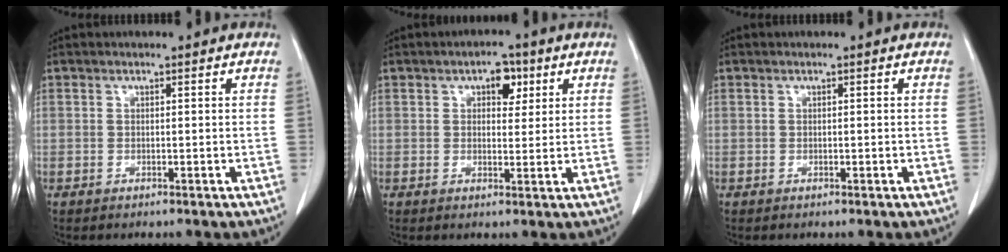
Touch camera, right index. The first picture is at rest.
{"total": 4.0, "force": [1.9, 2.2, 2.8], "torque": [-0.037, 0.010, 0.026]}
{"total": 0.0}